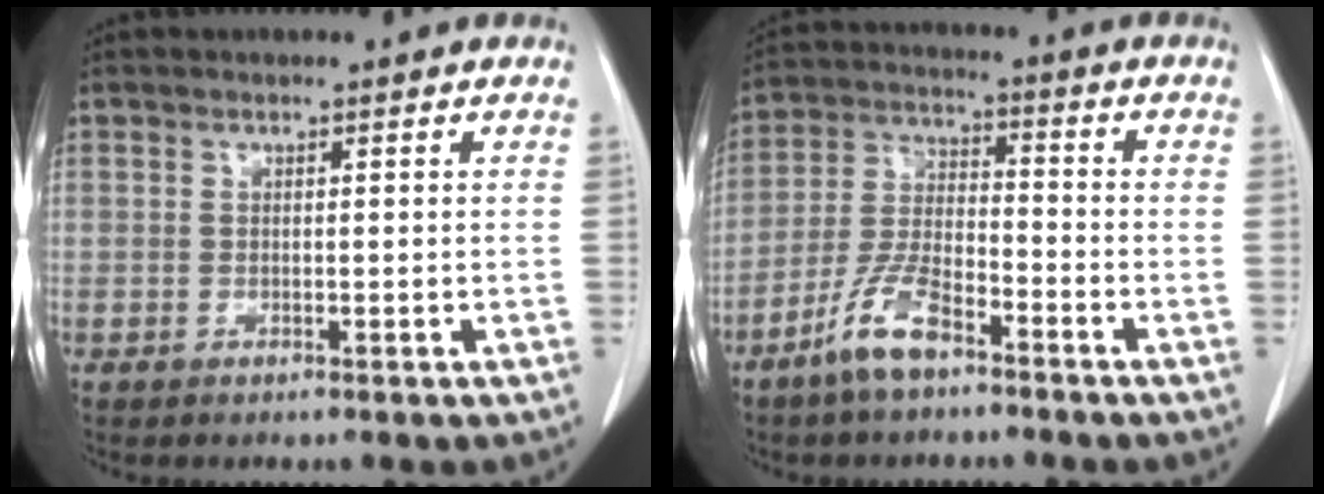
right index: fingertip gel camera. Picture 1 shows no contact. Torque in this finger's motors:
{"motor_torque": [0.98, -0.92, 0.41, 0.14]}